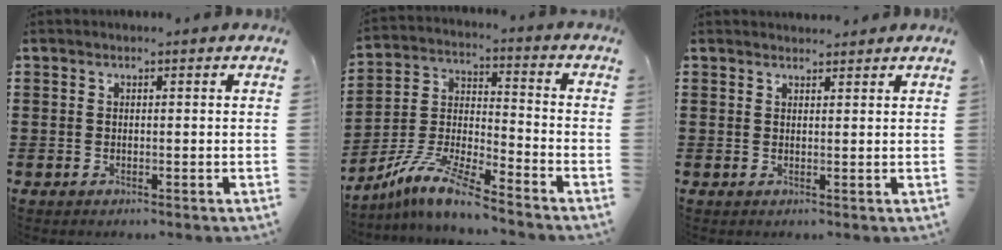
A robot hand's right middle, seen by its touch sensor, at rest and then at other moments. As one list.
[{"total": 9.8, "force": [-8.6, 0.5, 4.6], "torque": [-0.105, 0.005, -0.176]}, {"total": 1.5, "force": [1.5, 0.3, 0.0], "torque": [-0.003, 0.002, 0.028]}]